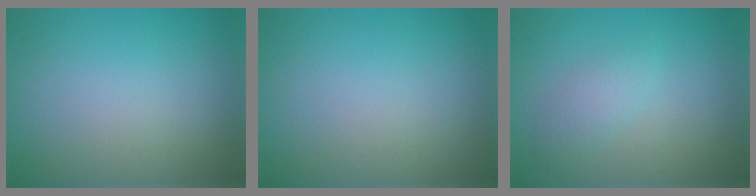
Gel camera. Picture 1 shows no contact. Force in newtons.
{"total": 0.0}
{"total": 1.8, "press": 1.8, "slide": 0.1}